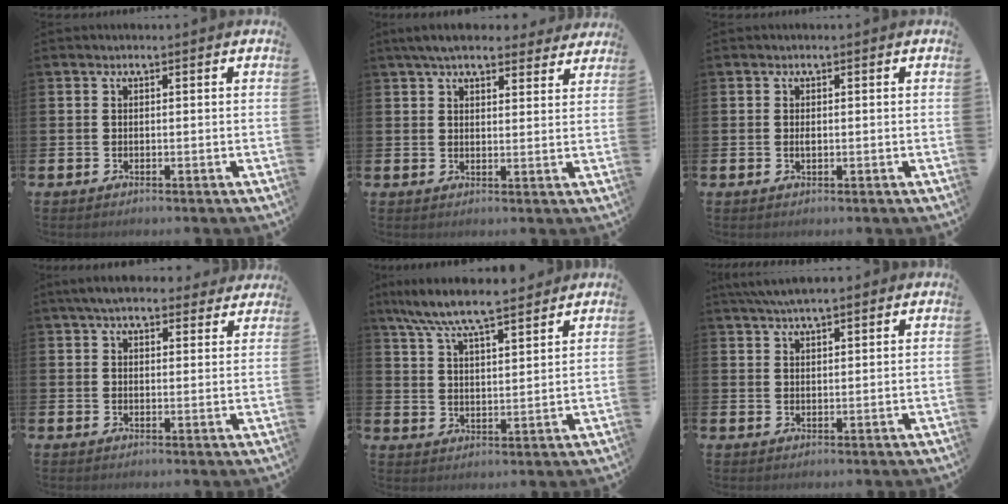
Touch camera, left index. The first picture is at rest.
{"total": 6.0, "force": [5.4, 1.6, 1.9], "torque": [-0.047, -0.017, 0.100]}
{"total": 0.7, "force": [0.1, 0.2, 0.6], "torque": [-0.007, -0.003, 0.000]}
{"total": 5.4, "force": [4.8, 1.6, 1.8], "torque": [-0.033, -0.016, 0.087]}
{"total": 7.7, "force": [7.2, 0.8, 2.6], "torque": [-0.077, -0.037, 0.127]}
{"total": 4.8, "force": [4.3, 0.8, 1.9], "torque": [-0.040, -0.009, 0.078]}